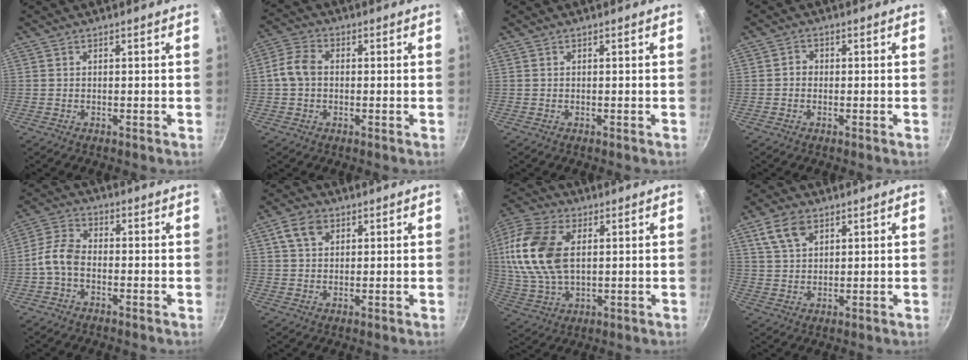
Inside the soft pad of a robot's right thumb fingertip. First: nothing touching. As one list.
[{"total": 5.8, "force": [-0.1, 4.4, 3.8], "torque": [-0.069, 0.018, -0.015]}, {"total": 0.0}, {"total": 1.8, "force": [-0.3, 1.6, 0.8], "torque": [-0.008, 0.008, -0.008]}, {"total": 5.8, "force": [-1.8, 3.6, 4.1], "torque": [-0.086, 0.032, -0.048]}, {"total": 5.5, "force": [2.4, 3.8, 3.2], "torque": [-0.049, 0.002, 0.041]}, {"total": 18.3, "force": [3.6, 11.2, 13.9], "torque": [-0.281, 0.003, 0.068]}, {"total": 6.8, "force": [3.7, 4.0, 4.2], "torque": [-0.070, -0.005, 0.073]}]